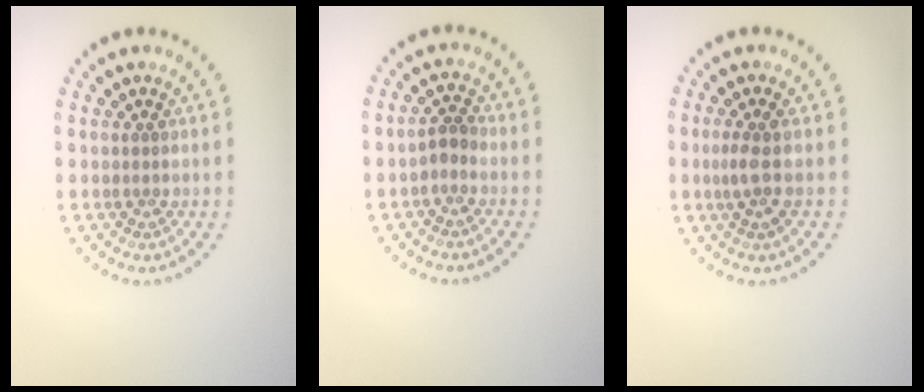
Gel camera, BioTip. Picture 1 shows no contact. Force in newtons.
{"total": 1.3, "press": 1.0, "slide": 0.8}
{"total": 1.8, "press": 1.4, "slide": 1.1}